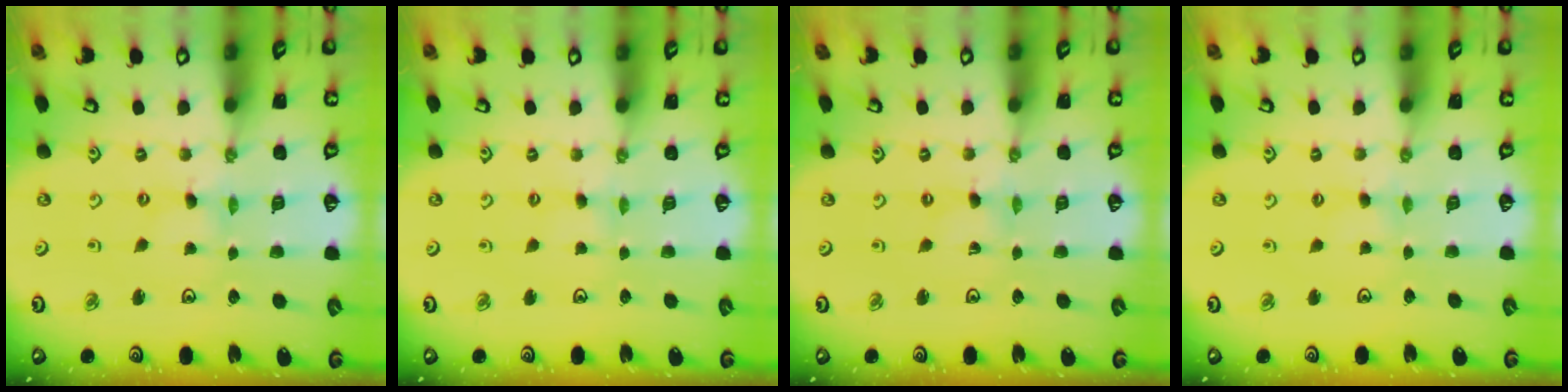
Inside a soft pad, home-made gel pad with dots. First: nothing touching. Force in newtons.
{"total": 1.8, "press": 1.7, "slide": 0.3}
{"total": 0.0}
{"total": 1.6, "press": 1.5, "slide": 0.3}